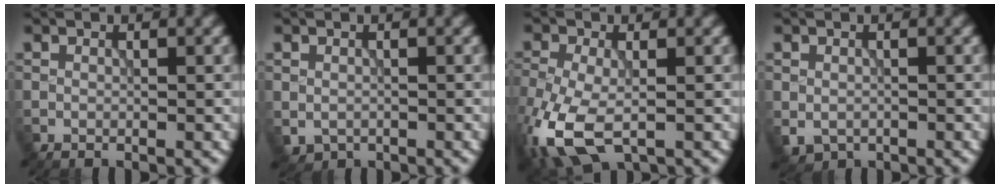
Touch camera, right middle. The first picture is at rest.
{"total": 1.3, "force": [-0.4, 1.1, 0.5], "torque": [-0.010, -0.008, -0.006]}
{"total": 8.2, "force": [-3.3, 4.2, 6.2], "torque": [-0.157, -0.024, -0.064]}
{"total": 1.8, "force": [-0.6, 1.4, 0.9], "torque": [-0.017, -0.010, -0.010]}